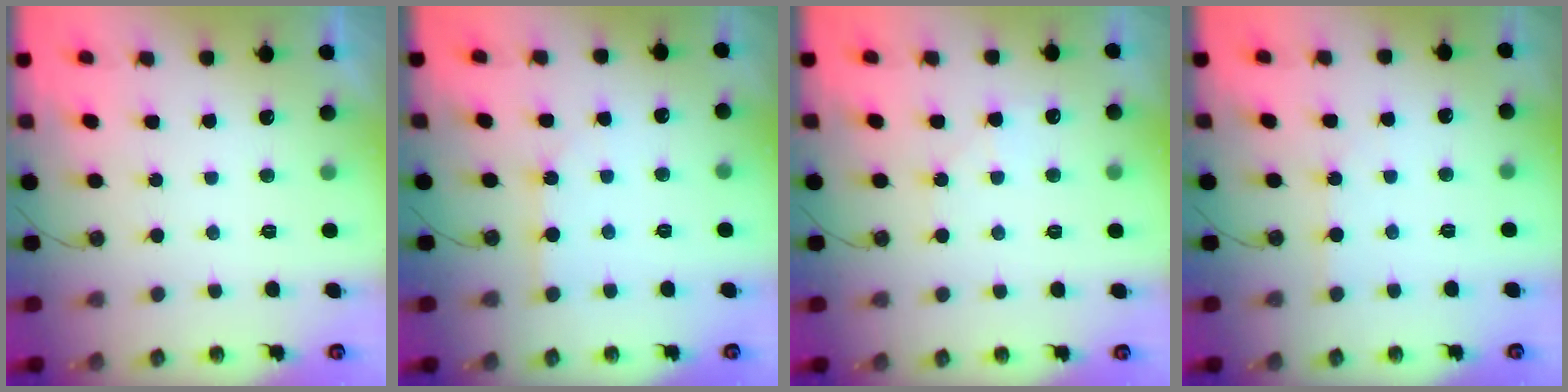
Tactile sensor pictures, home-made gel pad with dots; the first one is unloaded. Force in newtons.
{"total": 2.4, "press": 2.4, "slide": 0.3}
{"total": 6.0, "press": 6.0, "slide": 0.8}
{"total": 1.8, "press": 1.8, "slide": 0.3}